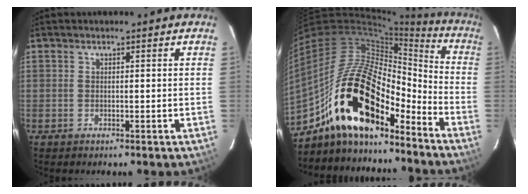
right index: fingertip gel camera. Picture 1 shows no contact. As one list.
[{"total": 23.0, "force": [-14.4, 9.3, 15.4], "torque": [-0.281, -0.011, -0.267]}]